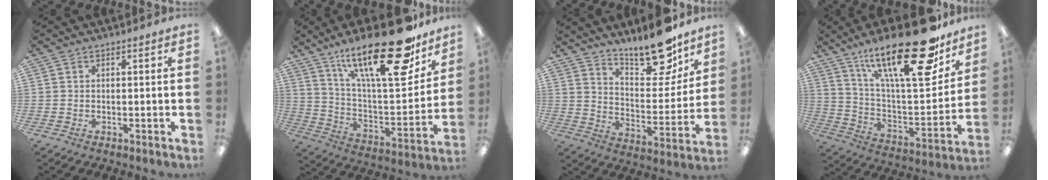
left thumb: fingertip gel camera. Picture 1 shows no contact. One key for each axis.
{"total": 28.1, "fx": 18.7, "fy": 8.5, "fz": 19.2, "tx": -0.308, "ty": -0.118, "tz": 0.304}
{"total": 17.1, "fx": 14.3, "fy": 5.2, "fz": 7.8, "tx": -0.111, "ty": -0.106, "tz": 0.243}
{"total": 28.6, "fx": 18.8, "fy": 8.6, "fz": 19.8, "tx": -0.308, "ty": -0.115, "tz": 0.308}